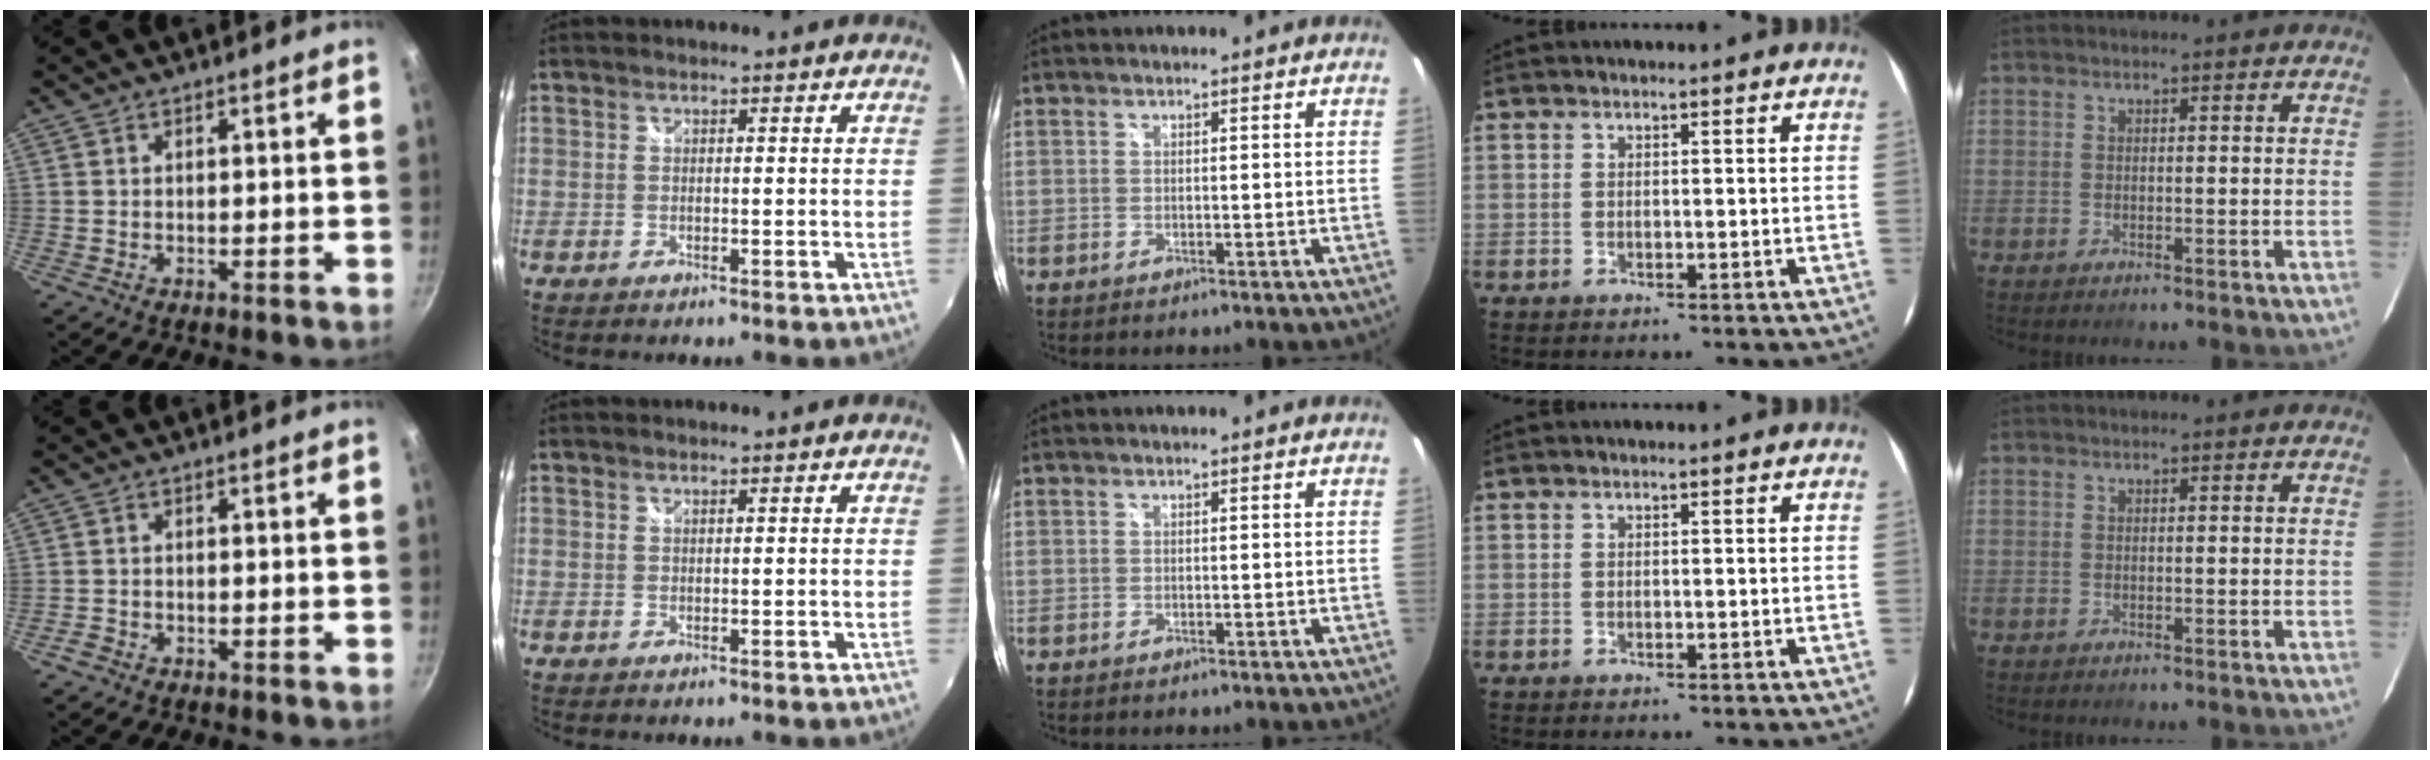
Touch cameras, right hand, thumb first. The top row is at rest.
{"thumb": {"total": 1.7, "force": [-1.3, 0.9, 0.6], "torque": [-0.023, 0.013, -0.025]}}